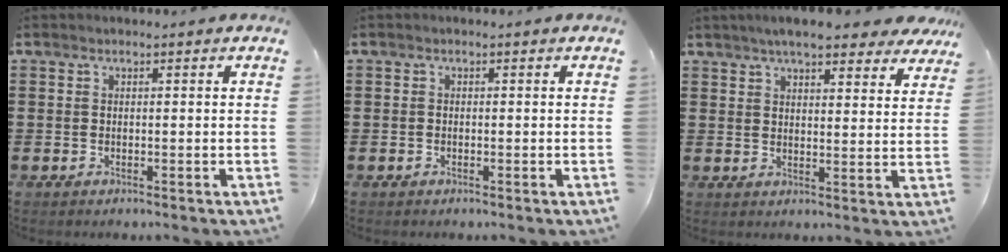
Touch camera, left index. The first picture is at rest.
{"total": 0.6, "force": [-0.5, 0.3, 0.1], "torque": [-0.005, -0.001, -0.010]}
{"total": 6.5, "force": [5.7, 0.8, 2.9], "torque": [-0.067, -0.011, 0.102]}